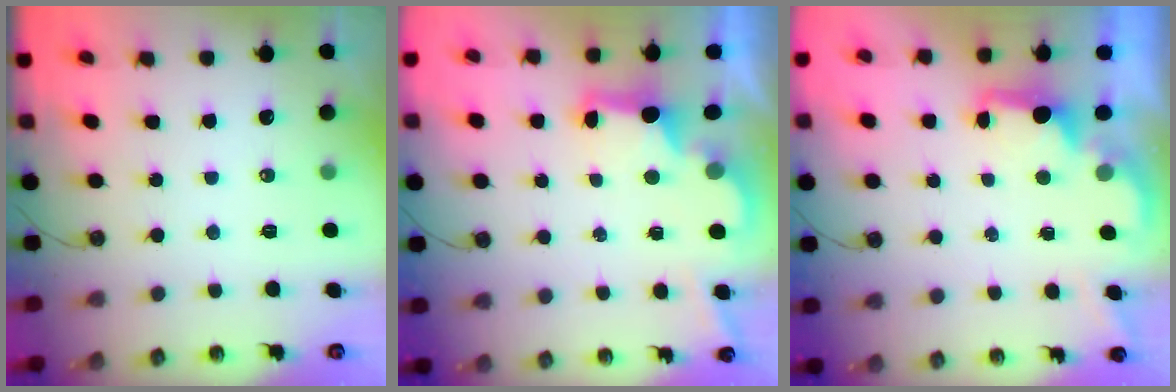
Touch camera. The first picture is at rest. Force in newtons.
{"total": 2.8, "press": 2.7, "slide": 0.9}
{"total": 2.0, "press": 1.8, "slide": 0.8}